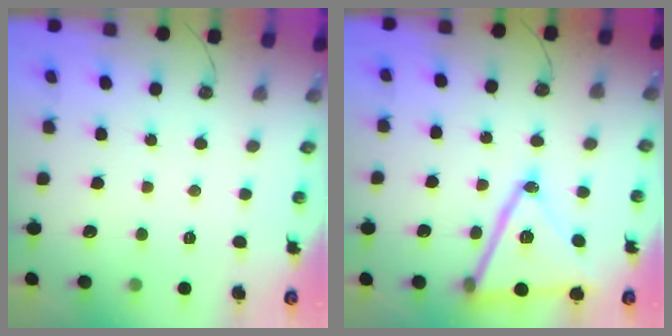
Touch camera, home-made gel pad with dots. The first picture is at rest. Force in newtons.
{"total": 19.6, "press": 19.3, "slide": 3.4}